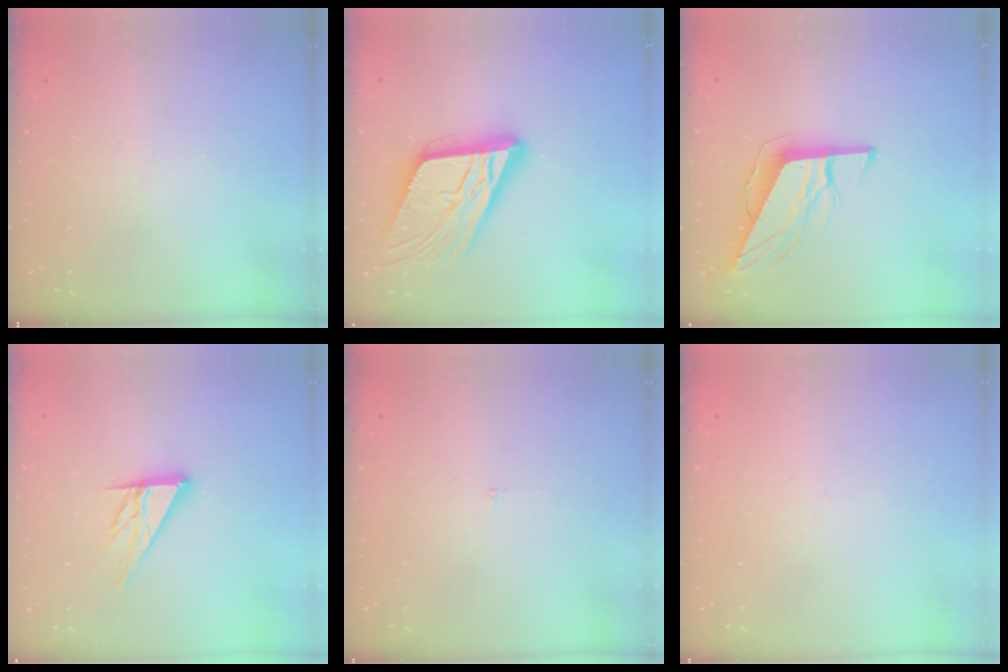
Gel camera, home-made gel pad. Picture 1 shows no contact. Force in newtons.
{"total": 18.5, "press": 18.2, "slide": 3.6}
{"total": 10.3, "press": 10.2, "slide": 1.9}
{"total": 10.9, "press": 10.9, "slide": 1.0}
{"total": 2.2, "press": 2.2, "slide": 0.2}
{"total": 2.6, "press": 2.6, "slide": 0.2}